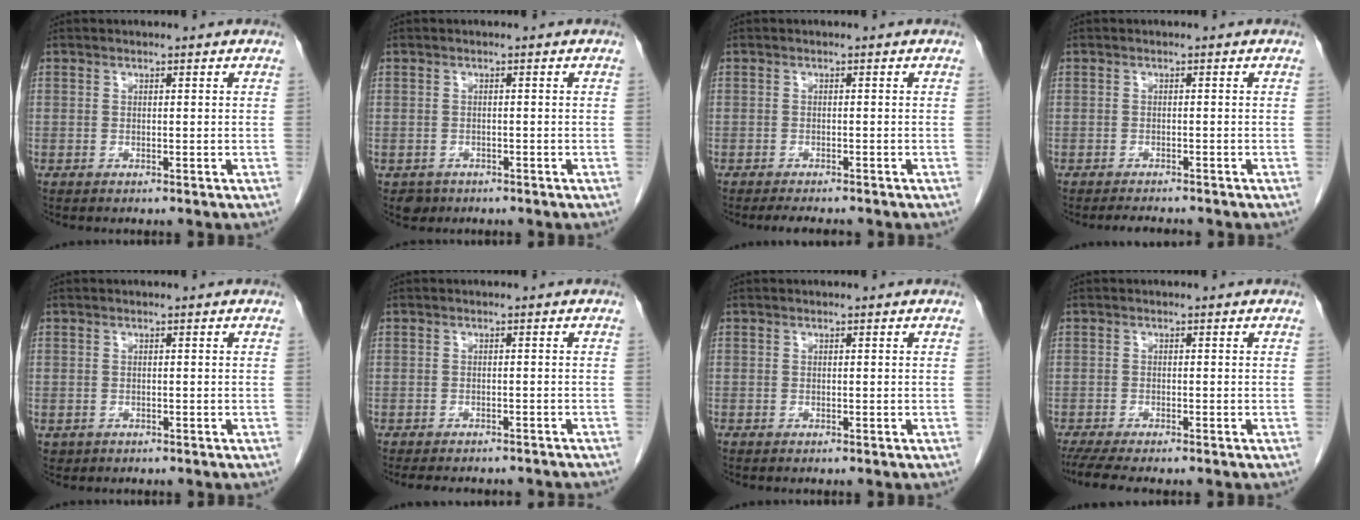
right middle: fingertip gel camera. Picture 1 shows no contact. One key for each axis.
{"total": 1.8, "fx": -1.1, "fy": 1.4, "fz": 0.1, "tx": -0.005, "ty": 0.004, "tz": -0.015}
{"total": 3.8, "fx": -3.4, "fy": 0.7, "fz": 1.6, "tx": -0.023, "ty": -0.008, "tz": -0.046}
{"total": 2.6, "fx": -2.5, "fy": 0.2, "fz": 0.7, "tx": -0.013, "ty": -0.008, "tz": -0.035}
{"total": 0.6, "fx": -0.3, "fy": 0.5, "fz": 0.0, "tx": -0.007, "ty": 0.003, "tz": -0.001}
{"total": 10.6, "fx": -9.4, "fy": 2.8, "fz": 4.0, "tx": -0.055, "ty": -0.003, "tz": -0.106}
{"total": 0.0}
{"total": 5.9, "fx": -4.9, "fy": 0.6, "fz": 3.3, "tx": -0.049, "ty": -0.014, "tz": -0.078}